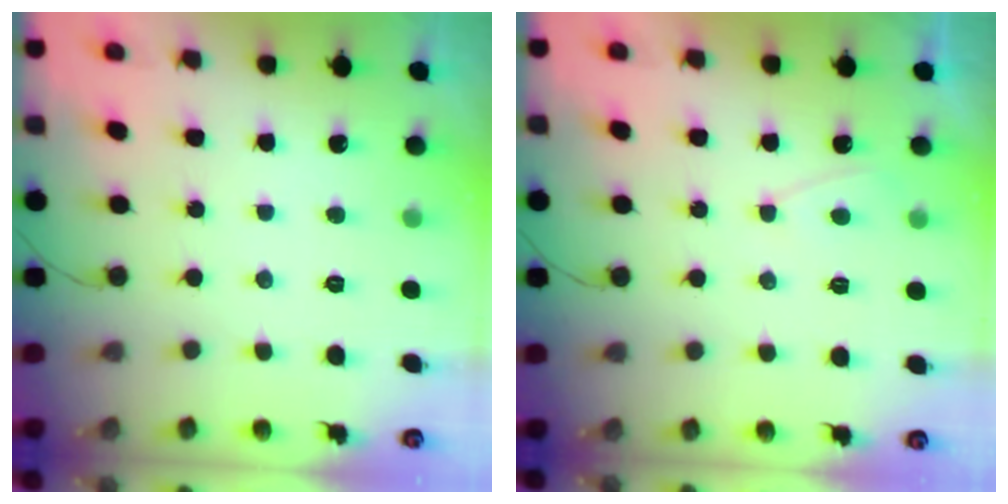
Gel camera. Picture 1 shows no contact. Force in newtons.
{"total": 2.9, "press": 2.9, "slide": 0.3}